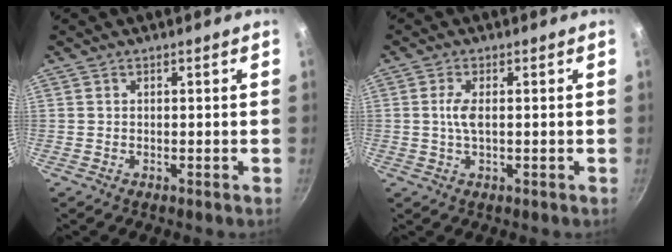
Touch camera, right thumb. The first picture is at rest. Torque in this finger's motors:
{"motor_torque": [0.80, 0.58, 0.78, -0.14, 0.01]}